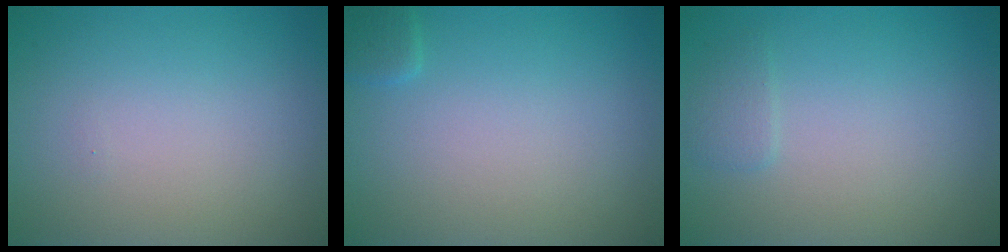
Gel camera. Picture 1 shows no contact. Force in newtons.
{"total": 1.0, "press": 1.0, "slide": 0.1}
{"total": 1.0, "press": 1.0, "slide": 0.1}